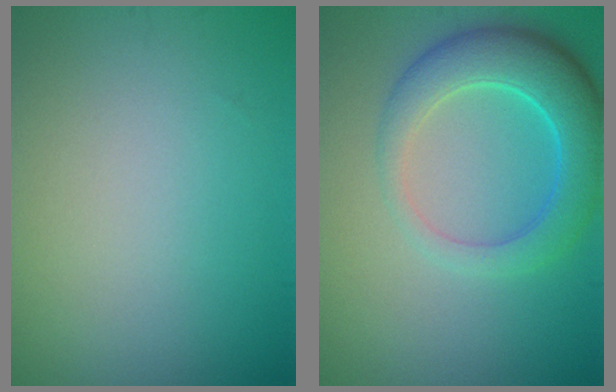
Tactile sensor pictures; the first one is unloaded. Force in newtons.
{"total": 5.8, "press": 5.7, "slide": 0.3}